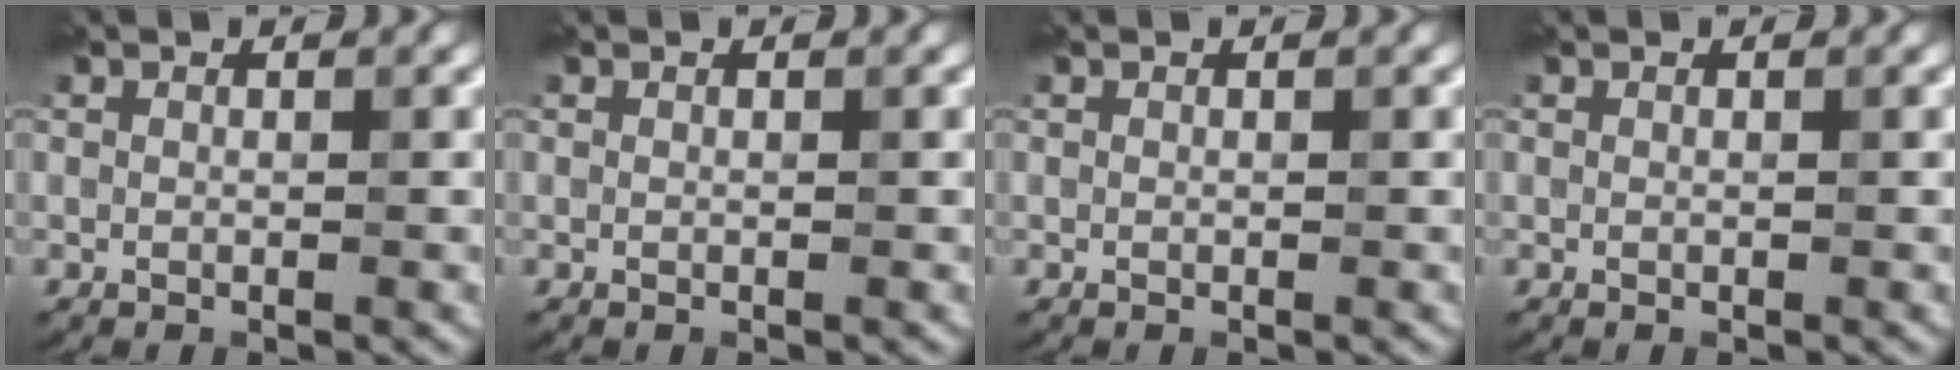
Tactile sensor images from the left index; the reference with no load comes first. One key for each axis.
{"total": 0.0}
{"total": 0.0}
{"total": 0.0}